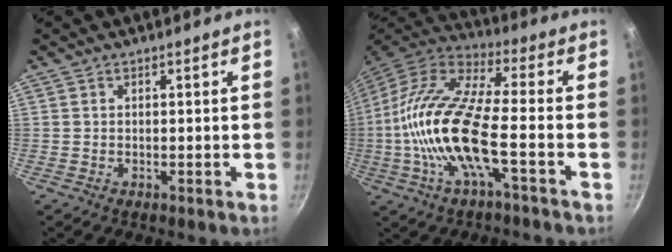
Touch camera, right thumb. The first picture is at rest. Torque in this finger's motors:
{"motor_torque": [0.02, 1.55, 2.14, -0.65, 0.51]}